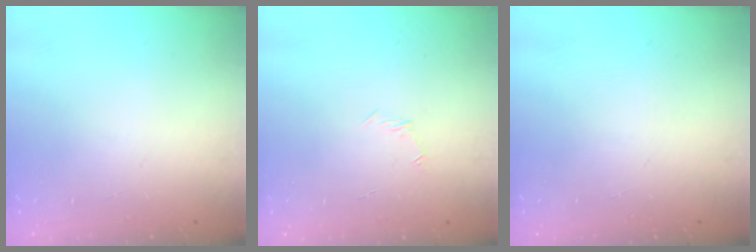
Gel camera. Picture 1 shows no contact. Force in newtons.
{"total": 3.9, "press": 3.7, "slide": 1.0}
{"total": 0.0}